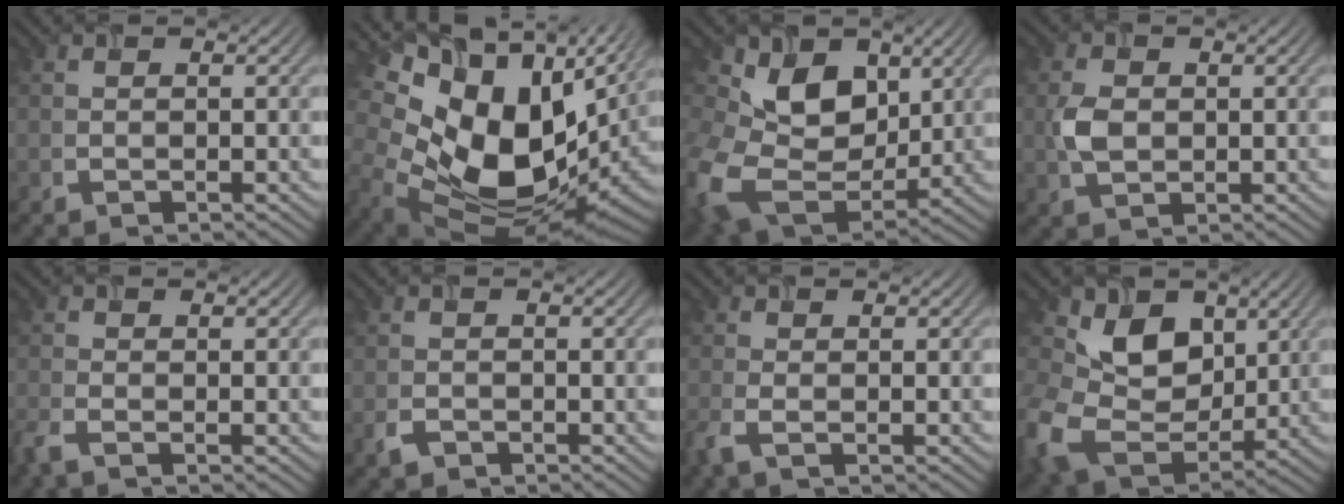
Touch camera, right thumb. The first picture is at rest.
{"total": 19.4, "force": [5.1, 12.7, 13.7], "torque": [-0.267, -0.031, 0.126]}
{"total": 12.9, "force": [2.9, 9.7, 7.9], "torque": [-0.202, -0.016, 0.052]}
{"total": 3.7, "force": [0.0, 2.6, 2.5], "torque": [-0.064, 0.001, -0.001]}
{"total": 2.2, "force": [-1.6, 0.6, 1.4], "torque": [-0.045, -0.007, -0.040]}
{"total": 1.6, "force": [-1.1, 1.0, 0.6], "torque": [-0.015, -0.003, -0.024]}
{"total": 2.3, "force": [-1.2, 1.0, 1.7], "torque": [-0.049, -0.004, -0.031]}
{"total": 11.0, "force": [2.6, 8.6, 6.4], "torque": [-0.165, -0.022, 0.045]}